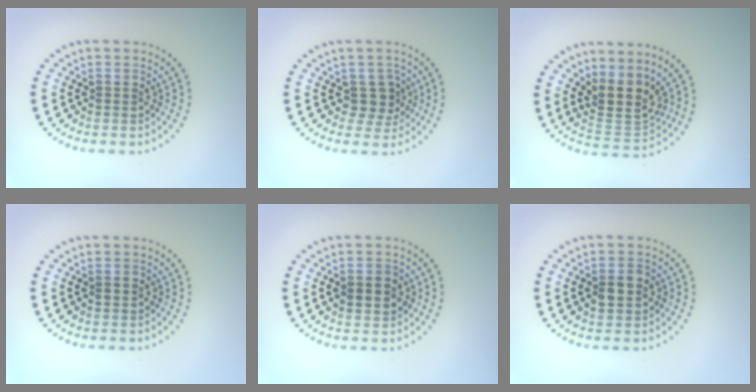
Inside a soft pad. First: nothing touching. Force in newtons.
{"total": 2.4, "press": 1.9, "slide": 1.4}
{"total": 4.0, "press": 3.1, "slide": 2.6}
{"total": 0.7, "press": 0.7, "slide": 0.1}
{"total": 2.1, "press": 2.1, "slide": 0.1}
{"total": 2.6, "press": 2.6, "slide": 0.1}